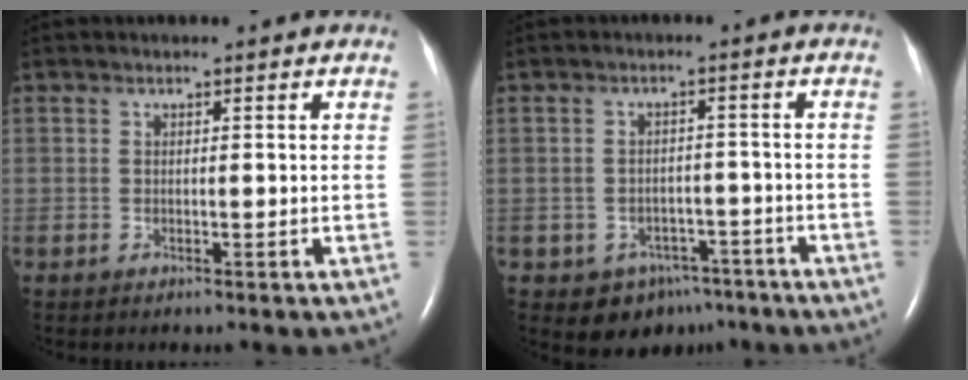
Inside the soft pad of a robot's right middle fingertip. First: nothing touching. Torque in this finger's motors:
{"motor_torque": [0.40, -0.40, 0.01, 0.03]}